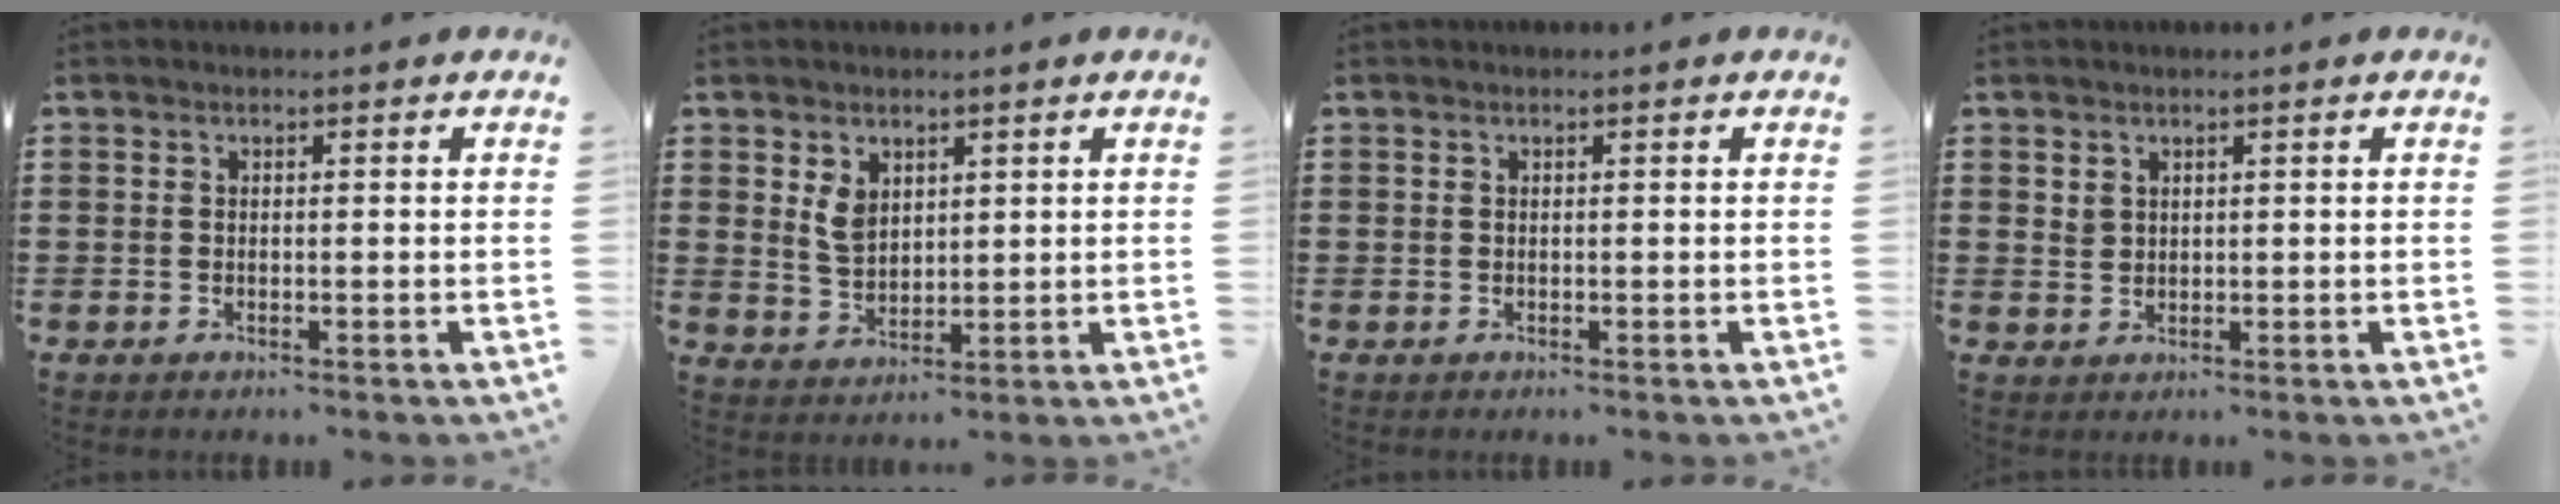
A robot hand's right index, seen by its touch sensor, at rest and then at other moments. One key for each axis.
{"total": 4.0, "fx": 2.0, "fy": 2.6, "fz": 2.2, "tx": -0.052, "ty": 0.007, "tz": 0.038}
{"total": 0.0}
{"total": 1.6, "fx": 1.1, "fy": 1.1, "fz": 0.3, "tx": -0.007, "ty": 0.003, "tz": 0.022}